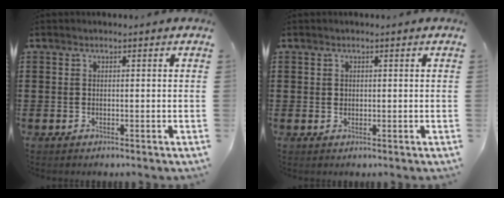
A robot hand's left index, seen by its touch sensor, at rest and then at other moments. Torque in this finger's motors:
{"motor_torque": [0.25, 0.16, 0.15, 0.00]}